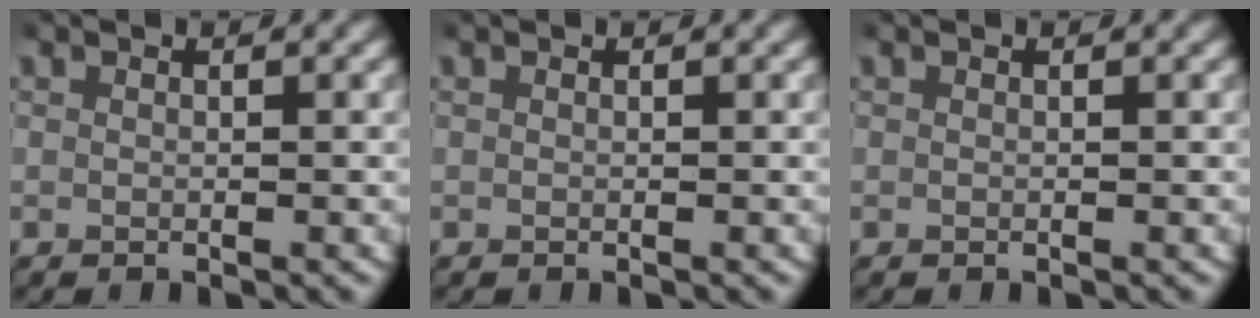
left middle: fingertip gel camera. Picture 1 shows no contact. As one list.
[{"total": 0.0}, {"total": 0.0}]